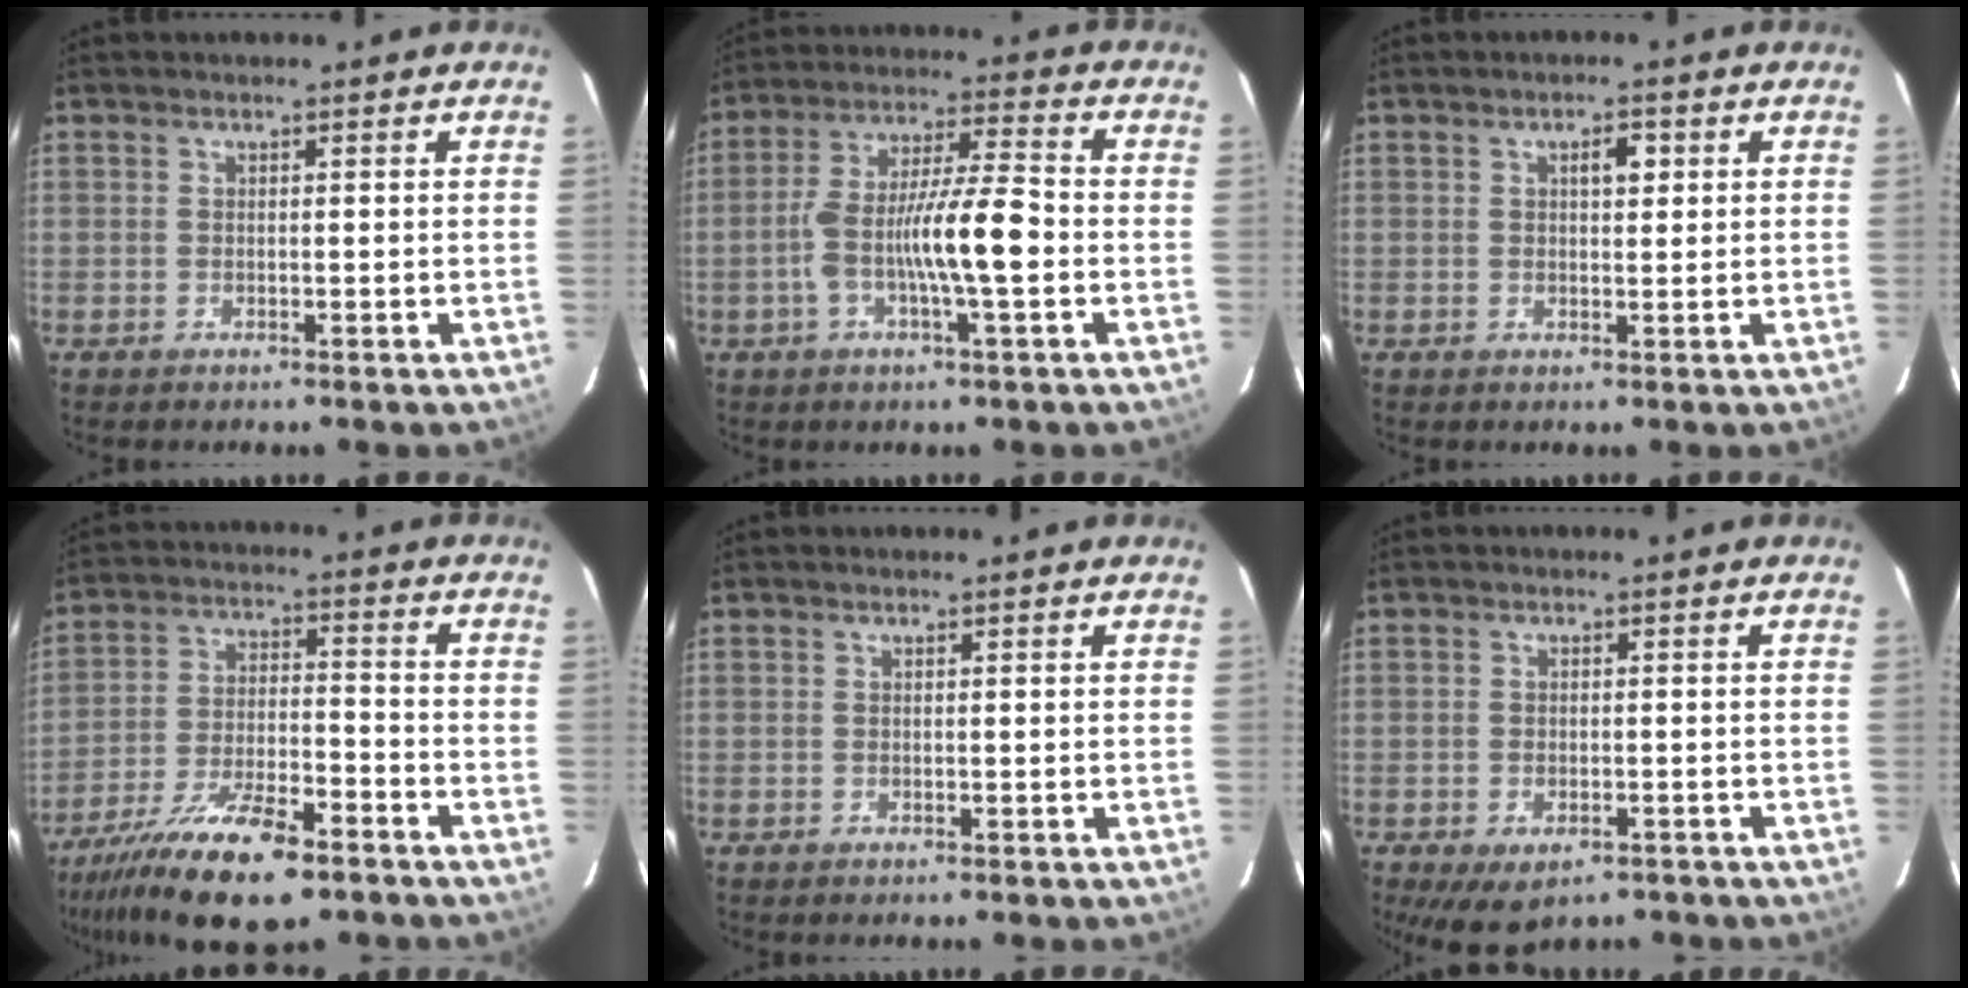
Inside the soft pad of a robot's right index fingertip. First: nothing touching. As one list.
[{"total": 11.5, "force": [-2.5, 1.2, 11.2], "torque": [-0.209, 0.012, -0.048]}, {"total": 2.5, "force": [0.9, 1.0, 2.1], "torque": [-0.035, 0.005, 0.014]}, {"total": 14.3, "force": [-10.1, 3.2, 9.6], "torque": [-0.181, -0.020, -0.179]}, {"total": 0.0}, {"total": 6.4, "force": [-4.1, 3.3, 3.5], "torque": [-0.054, -0.006, -0.056]}]